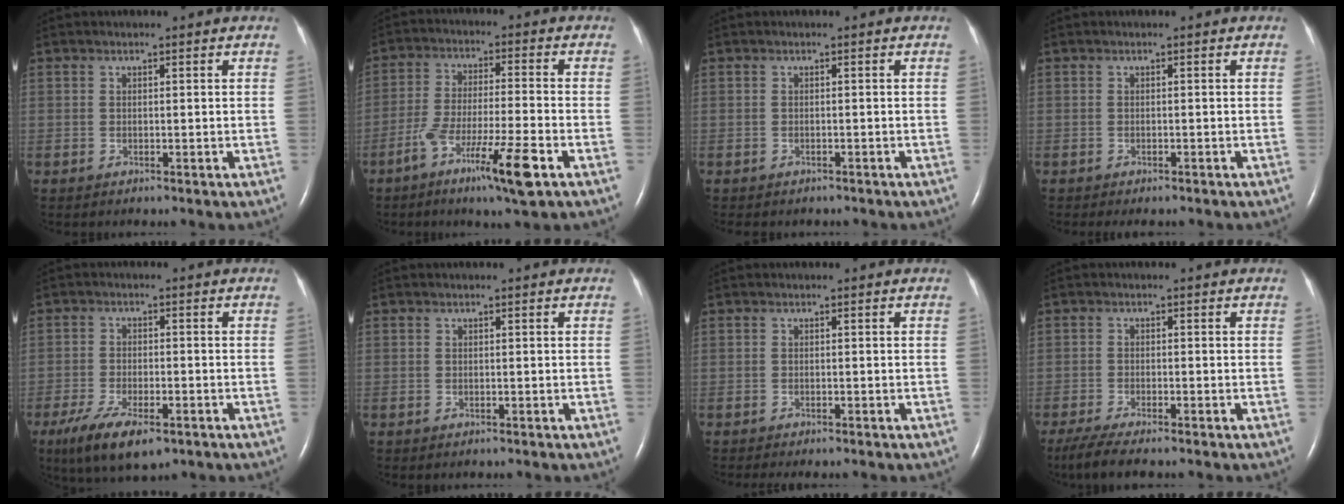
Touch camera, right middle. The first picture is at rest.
{"total": 10.8, "force": [-5.8, 0.1, 9.1], "torque": [-0.170, -0.017, -0.104]}
{"total": 2.9, "force": [-2.5, 1.2, 0.9], "torque": [-0.014, -0.003, -0.025]}
{"total": 2.5, "force": [-2.1, 0.8, 1.0], "torque": [-0.012, -0.005, -0.021]}
{"total": 9.2, "force": [-5.7, 3.1, 6.5], "torque": [-0.120, -0.016, -0.091]}
{"total": 0.0}
{"total": 3.3, "force": [-2.8, 0.7, 1.5], "torque": [-0.018, -0.006, -0.030]}
{"total": 6.0, "force": [-4.8, 0.7, 3.6], "torque": [-0.069, -0.017, -0.077]}